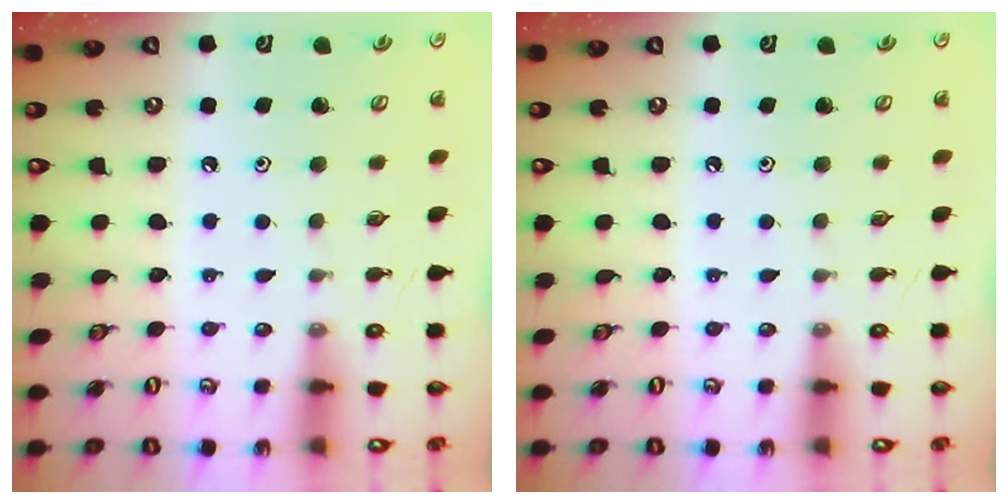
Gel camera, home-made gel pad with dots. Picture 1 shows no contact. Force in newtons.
{"total": 0.0}